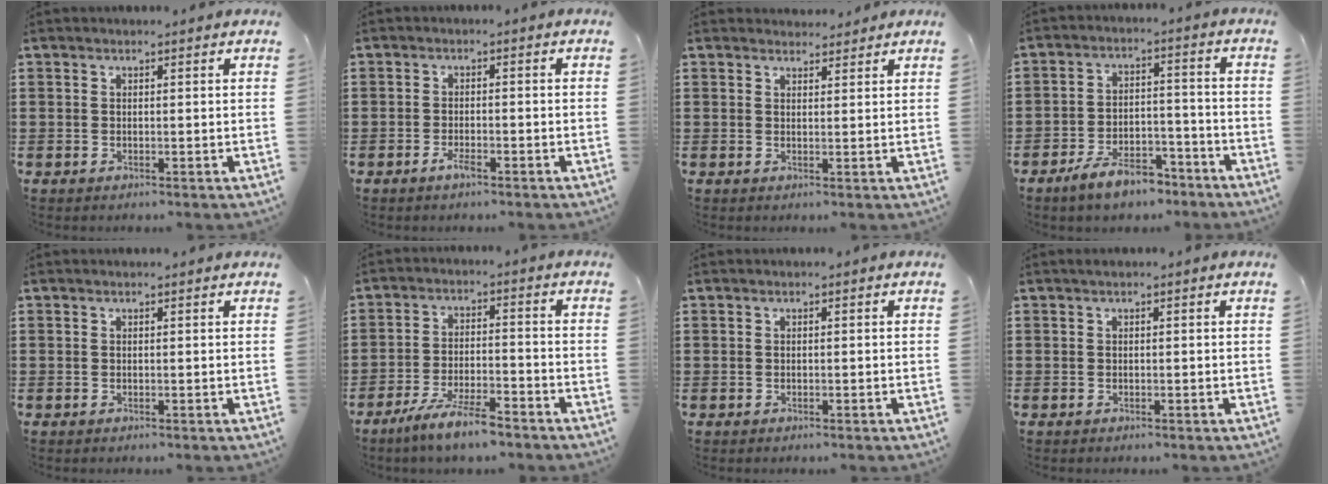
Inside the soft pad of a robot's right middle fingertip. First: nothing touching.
{"total": 2.1, "force": [-1.4, 0.4, 1.5], "torque": [-0.036, -0.005, -0.026]}
{"total": 2.2, "force": [2.2, 0.3, -0.1], "torque": [0.004, -0.006, 0.042]}
{"total": 7.0, "force": [-6.0, 2.1, 3.1], "torque": [-0.056, 0.010, -0.110]}
{"total": 0.0}
{"total": 6.6, "force": [-5.4, 0.5, 3.8], "torque": [-0.080, -0.009, -0.100]}
{"total": 0.0}
{"total": 0.0}